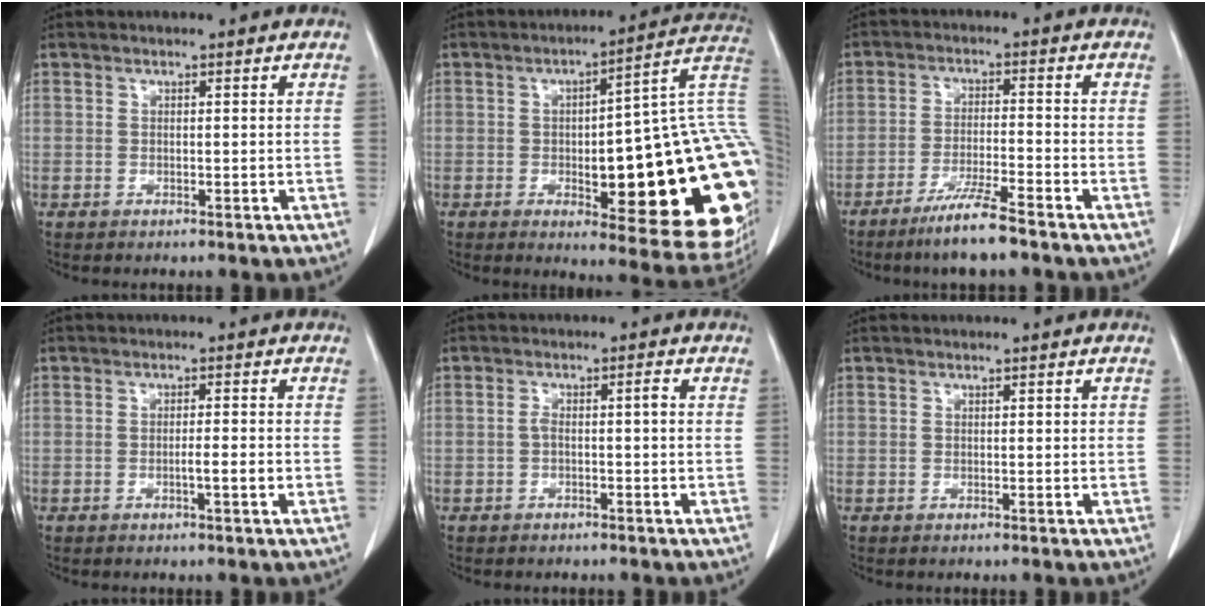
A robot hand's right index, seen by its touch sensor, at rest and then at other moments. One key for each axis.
{"total": 29.6, "fx": -3.2, "fy": 6.1, "fz": 28.8, "tx": -0.274, "ty": 0.020, "tz": -0.035}
{"total": 7.0, "fx": -5.2, "fy": -0.2, "fz": 4.6, "tx": -0.088, "ty": -0.019, "tz": -0.099}
{"total": 2.3, "fx": -0.7, "fy": -0.1, "fz": 2.2, "tx": -0.035, "ty": -0.001, "tz": -0.014}
{"total": 2.0, "fx": -0.3, "fy": 0.4, "fz": 1.9, "tx": -0.035, "ty": 0.010, "tz": -0.003}
{"total": 0.0}